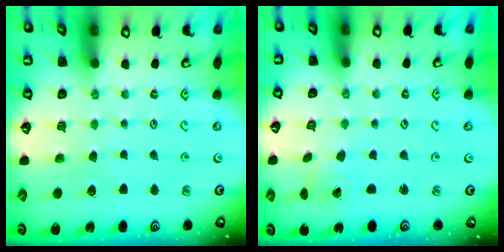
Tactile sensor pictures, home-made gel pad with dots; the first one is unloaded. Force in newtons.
{"total": 0.7, "press": 0.7, "slide": 0.0}